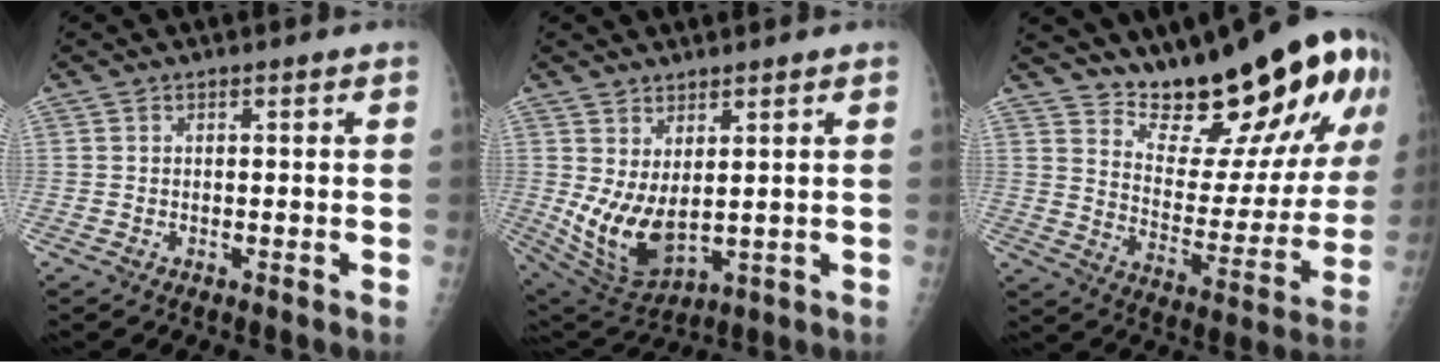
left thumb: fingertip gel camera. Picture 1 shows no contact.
{"total": 10.2, "force": [1.4, 5.1, 8.7], "torque": [-0.158, -0.027, 0.052]}
{"total": 23.3, "force": [16.1, 7.6, 15.1], "torque": [-0.174, -0.108, 0.240]}